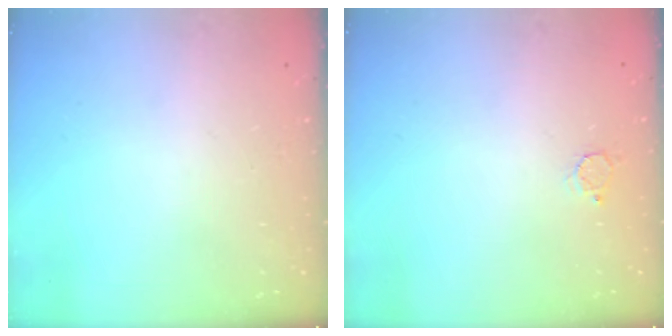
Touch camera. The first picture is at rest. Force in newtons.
{"total": 2.1, "press": 2.1, "slide": 0.2}